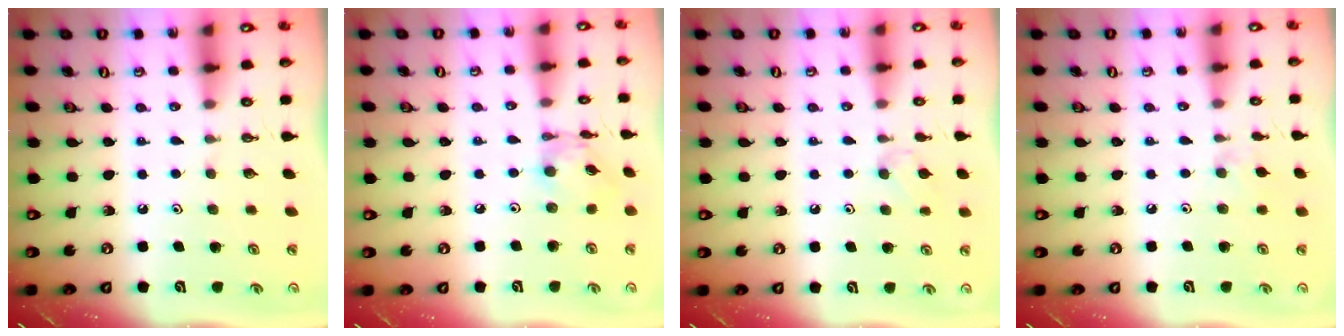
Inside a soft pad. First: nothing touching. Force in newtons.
{"total": 6.2, "press": 6.2, "slide": 0.3}
{"total": 5.2, "press": 5.2, "slide": 0.7}
{"total": 3.9, "press": 3.9, "slide": 0.7}